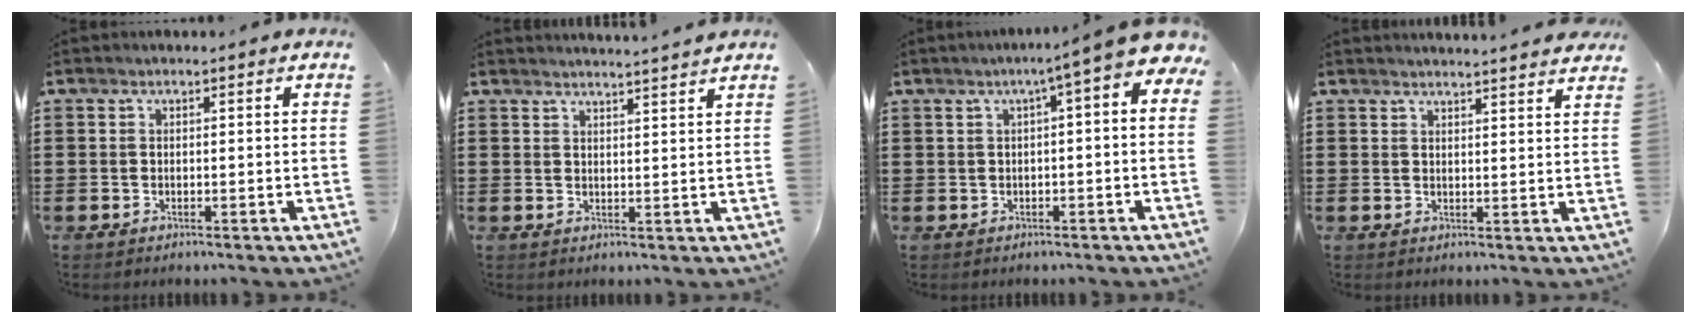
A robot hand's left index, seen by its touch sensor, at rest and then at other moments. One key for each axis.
{"total": 2.6, "fx": 2.5, "fy": -0.6, "fz": 0.1, "tx": -0.007, "ty": -0.012, "tz": 0.048}
{"total": 3.8, "fx": 1.1, "fy": 0.3, "fz": 3.6, "tx": -0.073, "ty": -0.008, "tz": 0.014}
{"total": 2.6, "fx": 2.5, "fy": -0.4, "fz": 0.1, "tx": 0.000, "ty": -0.013, "tz": 0.047}